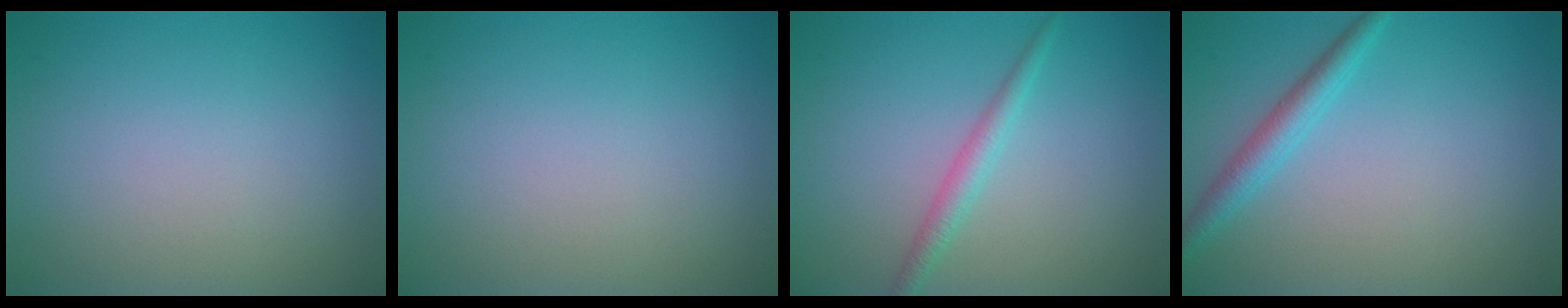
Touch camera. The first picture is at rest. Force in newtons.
{"total": 0.0}
{"total": 1.8, "press": 1.8, "slide": 0.1}
{"total": 2.4, "press": 2.4, "slide": 0.1}